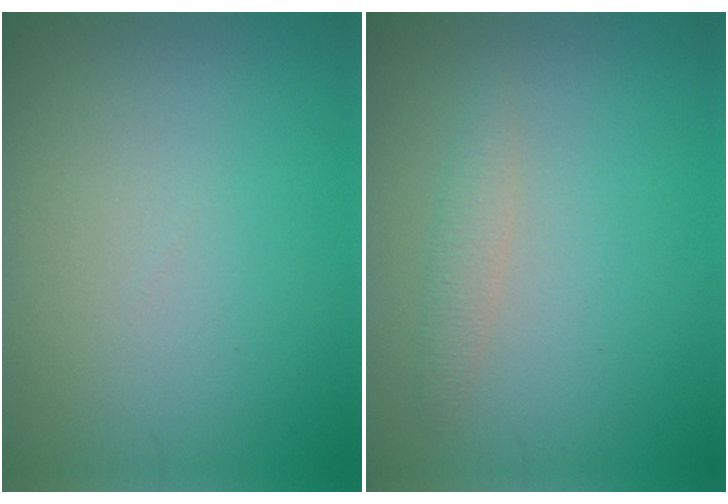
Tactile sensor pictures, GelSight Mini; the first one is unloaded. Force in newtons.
{"total": 1.3, "press": 1.3, "slide": 0.1}